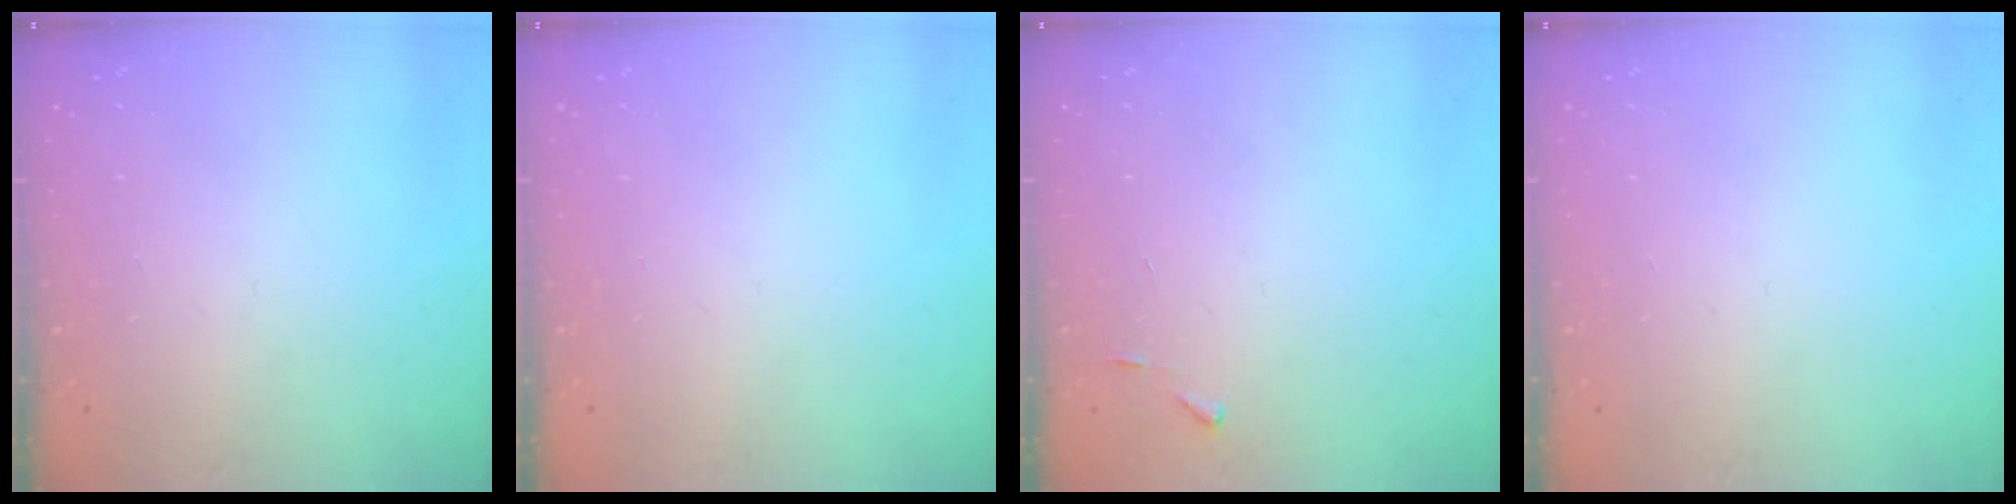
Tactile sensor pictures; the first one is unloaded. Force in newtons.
{"total": 0.0}
{"total": 2.7, "press": 2.7, "slide": 0.3}
{"total": 0.0}